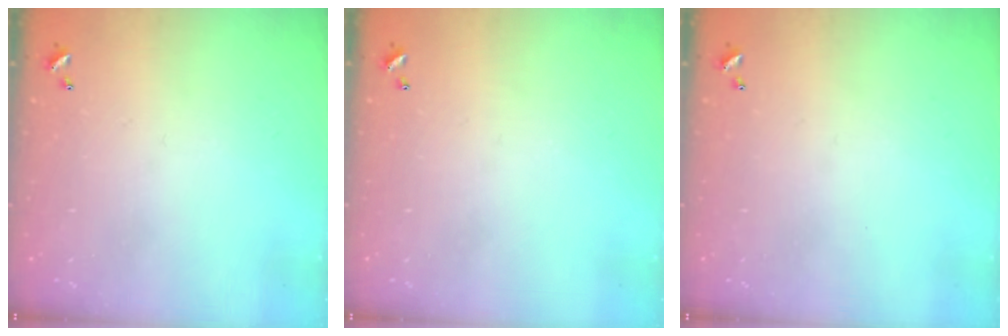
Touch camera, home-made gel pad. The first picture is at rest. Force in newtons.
{"total": 0.0}
{"total": 0.0}